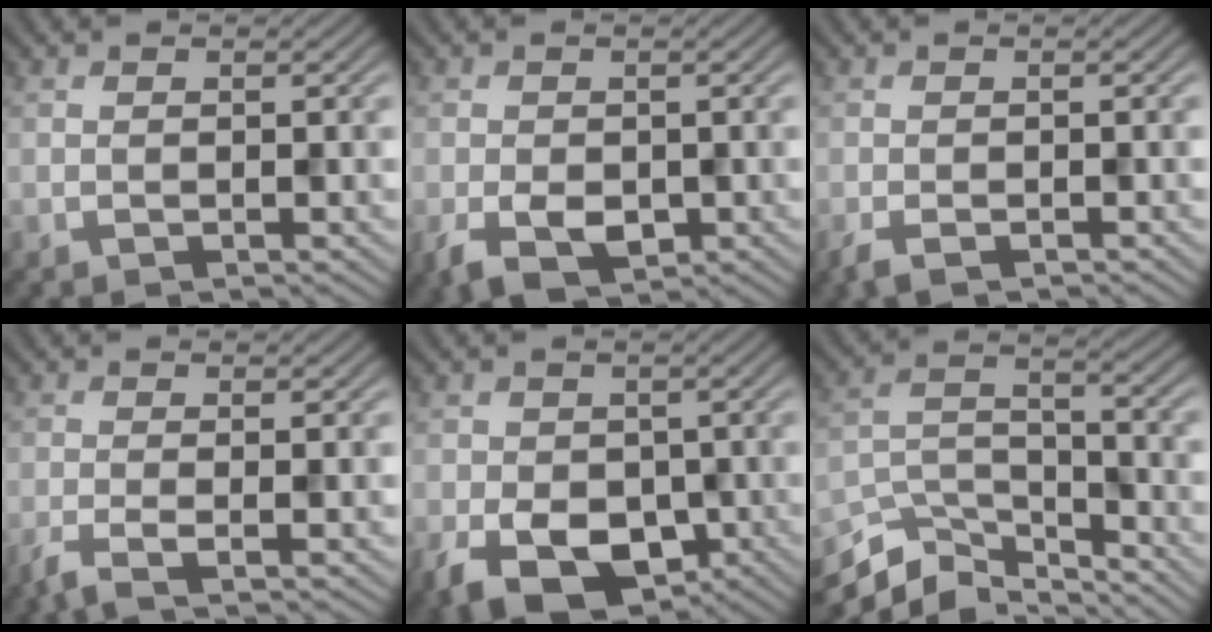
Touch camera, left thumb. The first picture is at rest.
{"total": 4.7, "force": [-1.7, 3.1, 3.1], "torque": [-0.065, -0.017, -0.034]}
{"total": 2.6, "force": [-1.8, 1.0, 1.5], "torque": [-0.034, -0.009, -0.034]}
{"total": 2.8, "force": [-1.7, 0.4, 2.2], "torque": [-0.044, -0.002, -0.046]}
{"total": 8.4, "force": [-3.1, 5.9, 5.1], "torque": [-0.099, -0.025, -0.054]}
{"total": 9.4, "force": [-7.8, 2.9, 4.3], "torque": [-0.091, -0.006, -0.155]}